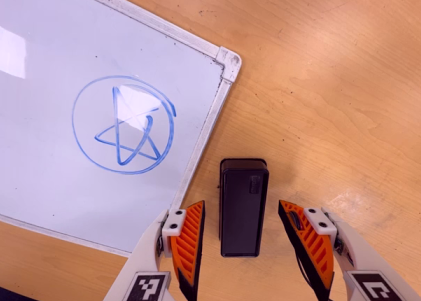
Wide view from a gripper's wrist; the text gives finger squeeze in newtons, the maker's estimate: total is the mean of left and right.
{"total": 0.0}